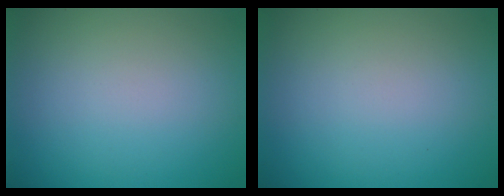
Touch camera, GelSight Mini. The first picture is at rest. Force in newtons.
{"total": 0.0}